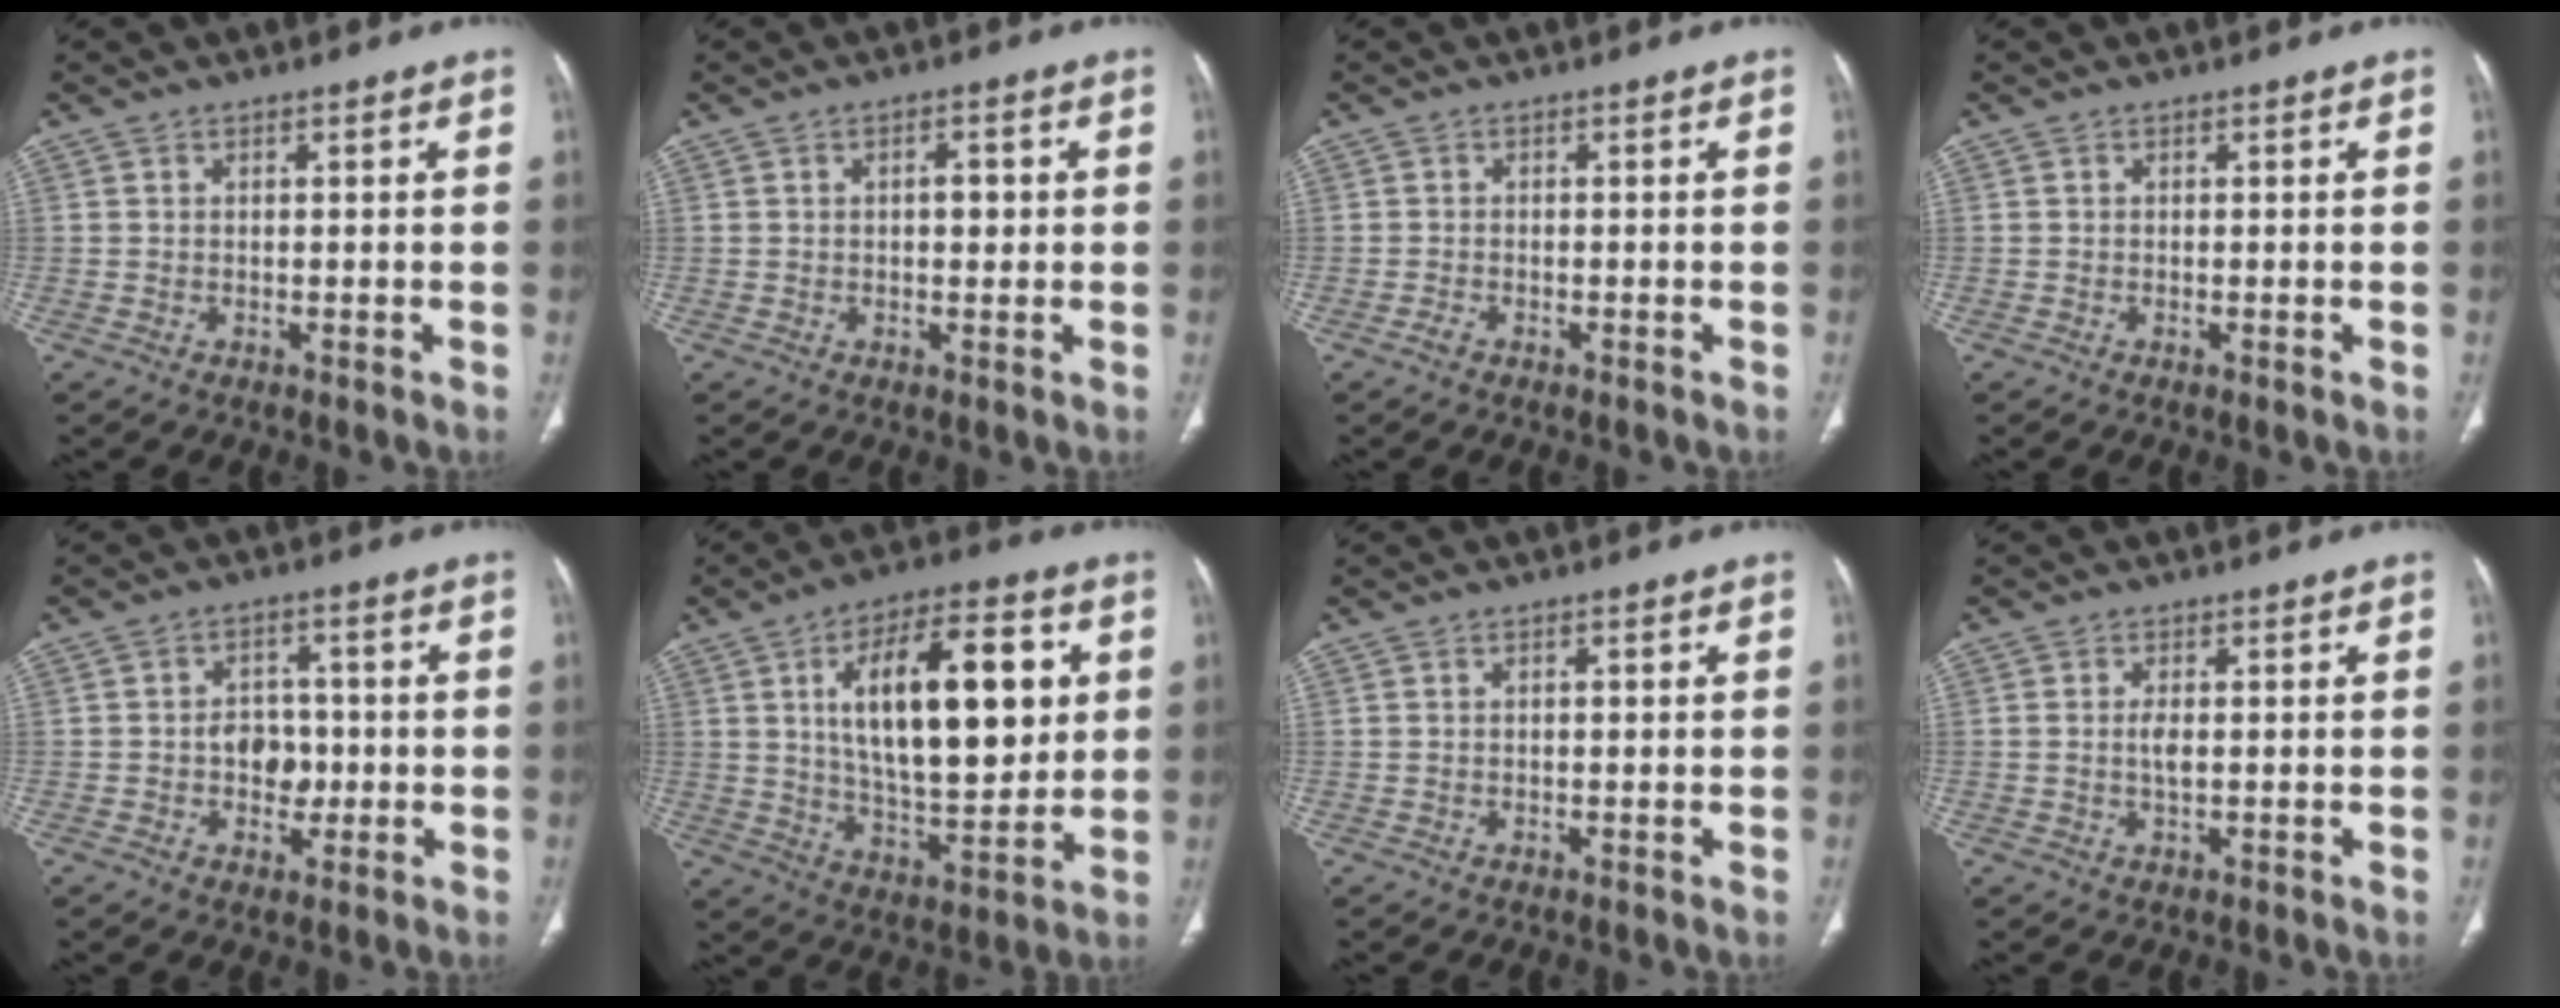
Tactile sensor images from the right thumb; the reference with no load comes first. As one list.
[{"total": 3.0, "force": [0.4, 1.5, 2.6], "torque": [-0.033, 0.003, 0.005]}, {"total": 0.9, "force": [-0.7, 0.4, 0.4], "torque": [-0.015, 0.002, -0.015]}, {"total": 0.0}, {"total": 5.9, "force": [-0.9, 4.6, 3.6], "torque": [-0.020, 0.011, -0.015]}, {"total": 22.5, "force": [5.3, 9.8, 19.5], "torque": [-0.279, -0.013, 0.086]}, {"total": 0.9, "force": [0.2, 0.4, 0.8], "torque": [-0.017, 0.004, 0.004]}, {"total": 2.1, "force": [0.1, 0.8, 1.9], "torque": [-0.041, -0.002, 0.004]}]